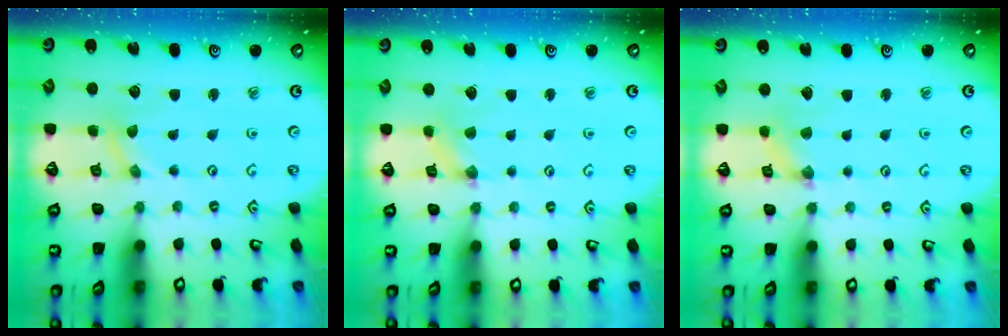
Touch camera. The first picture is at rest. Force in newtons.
{"total": 0.8, "press": 0.7, "slide": 0.2}
{"total": 0.8, "press": 0.7, "slide": 0.3}